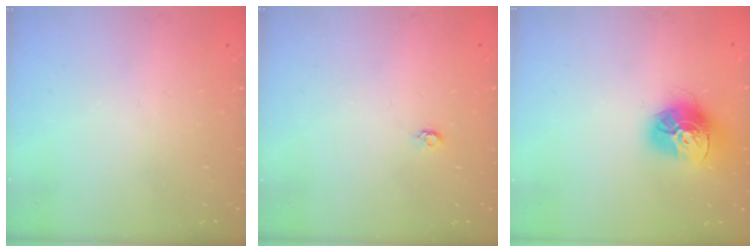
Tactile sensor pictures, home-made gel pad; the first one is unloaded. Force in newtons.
{"total": 4.0, "press": 4.0, "slide": 0.4}
{"total": 14.7, "press": 14.6, "slide": 1.4}